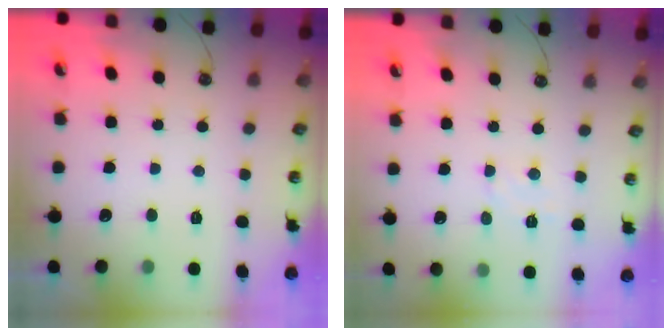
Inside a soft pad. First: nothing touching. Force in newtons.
{"total": 4.8, "press": 4.8, "slide": 0.6}